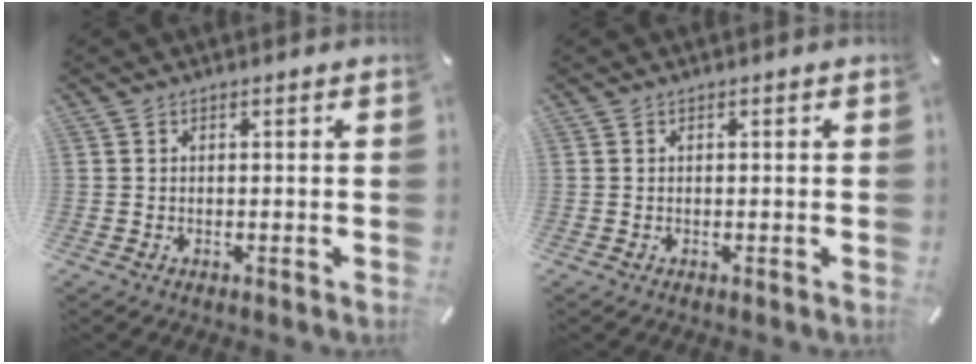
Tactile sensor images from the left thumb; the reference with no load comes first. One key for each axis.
{"total": 0.0}